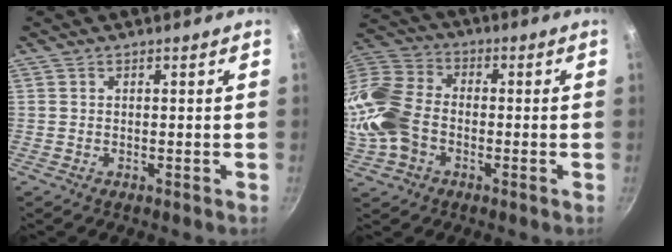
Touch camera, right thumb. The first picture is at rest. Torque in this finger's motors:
{"motor_torque": [0.23, 0.23, 1.45, -0.04, 0.23]}